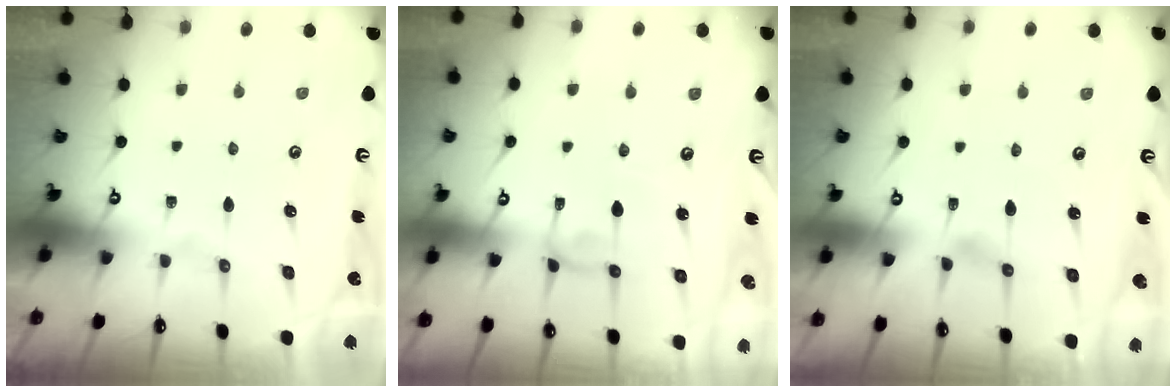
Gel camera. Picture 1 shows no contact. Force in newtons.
{"total": 0.8, "press": 0.7, "slide": 0.1}
{"total": 0.0}